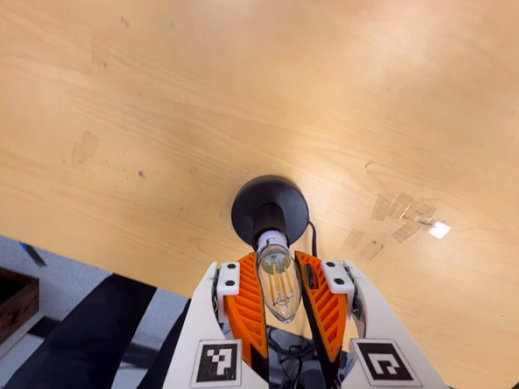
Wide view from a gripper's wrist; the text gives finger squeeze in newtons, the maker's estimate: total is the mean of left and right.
{"total": 14.2, "left": 14.5, "right": 13.9}